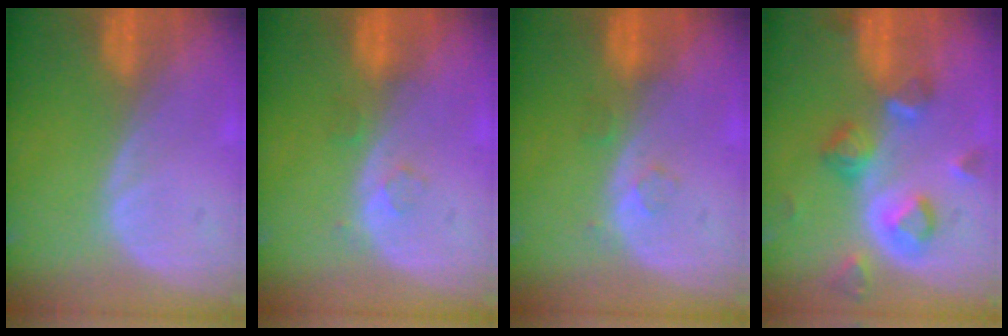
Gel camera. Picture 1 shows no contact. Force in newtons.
{"total": 1.7, "press": 1.7, "slide": 0.2}
{"total": 1.7, "press": 1.7, "slide": 0.2}
{"total": 7.7, "press": 7.1, "slide": 3.0}